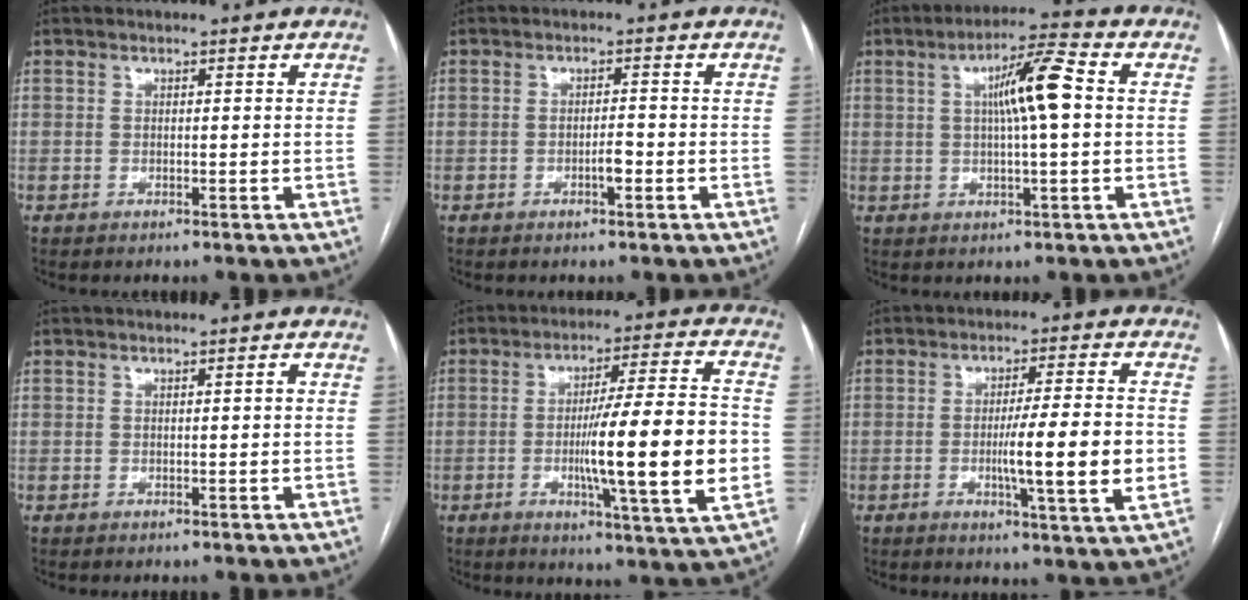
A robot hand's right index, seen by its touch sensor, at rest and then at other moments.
{"total": 2.0, "force": [-0.9, 0.4, 1.8], "torque": [-0.029, 0.002, -0.015]}
{"total": 8.6, "force": [1.2, 0.6, 8.5], "torque": [-0.147, 0.015, 0.017]}
{"total": 0.6, "force": [0.0, 0.1, 0.6], "torque": [-0.010, 0.001, 0.001]}
{"total": 17.6, "force": [-2.5, 0.2, 17.4], "torque": [-0.267, -0.006, -0.042]}
{"total": 11.5, "force": [-1.9, -0.1, 11.3], "torque": [-0.173, -0.009, -0.034]}